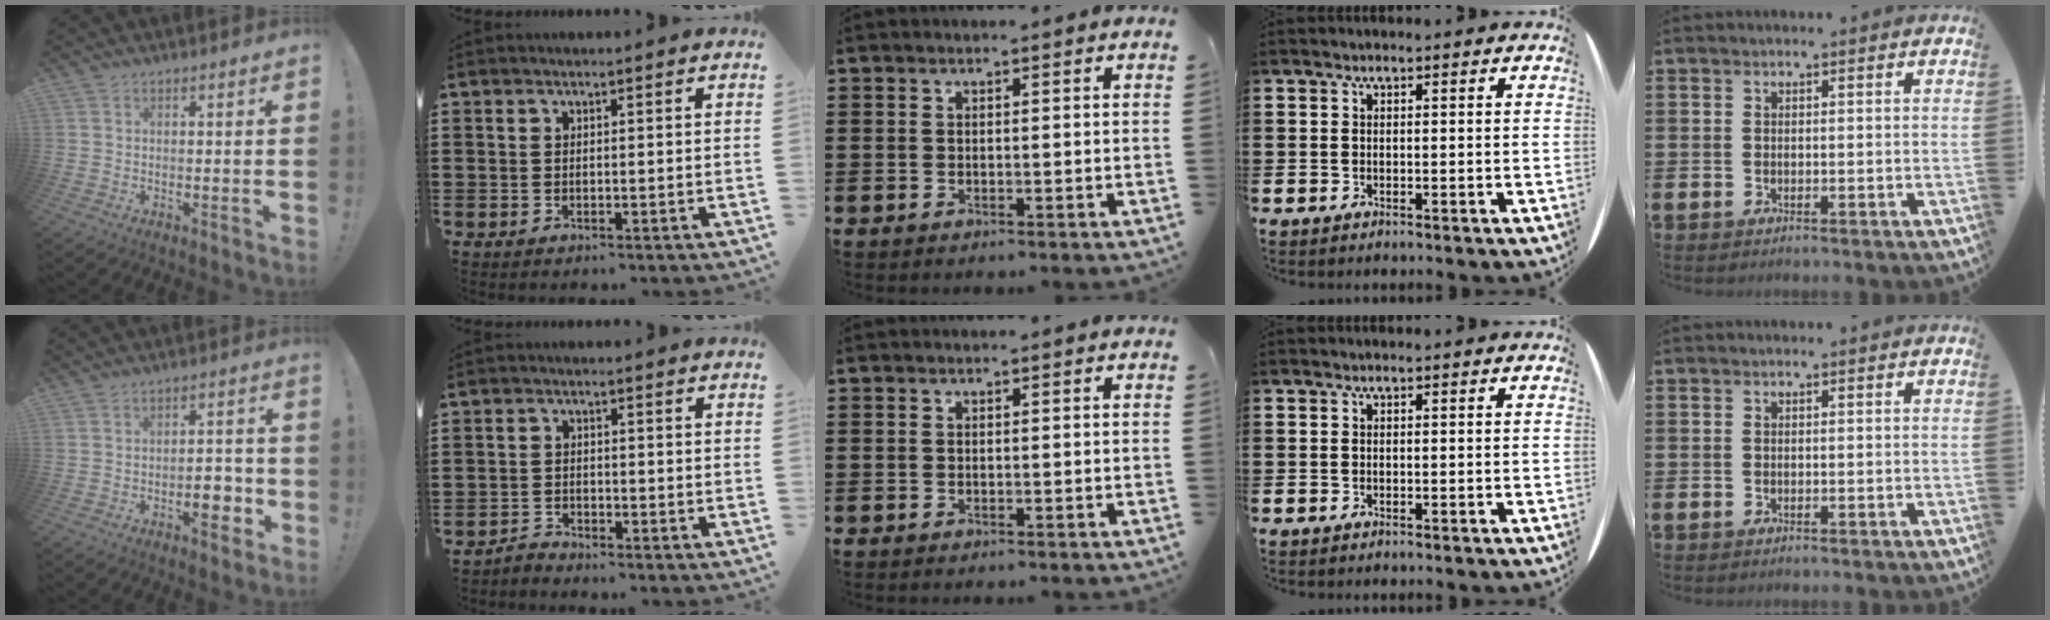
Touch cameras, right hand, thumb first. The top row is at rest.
{"thumb": {"total": 6.9, "force": [-2.7, 3.6, 5.2], "torque": [-0.059, 0.011, -0.044]}, "index": {"total": 1.7, "force": [-1.7, 0.3, -0.1], "torque": [-0.004, 0.007, -0.036]}}